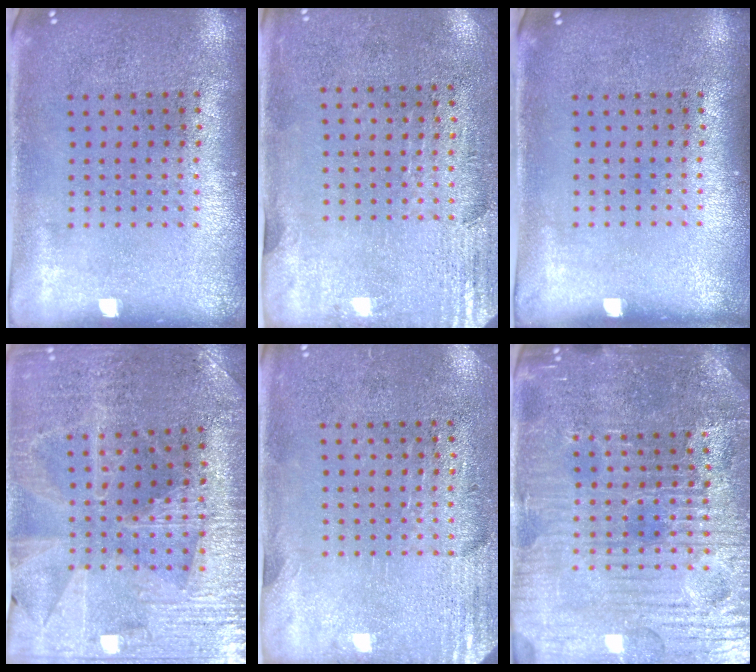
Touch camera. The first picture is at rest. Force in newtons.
{"total": 2.9, "press": 2.4, "slide": 1.5}
{"total": 0.0}
{"total": 3.1, "press": 3.0, "slide": 0.4}
{"total": 2.8, "press": 2.5, "slide": 1.4}
{"total": 5.3, "press": 5.0, "slide": 1.5}